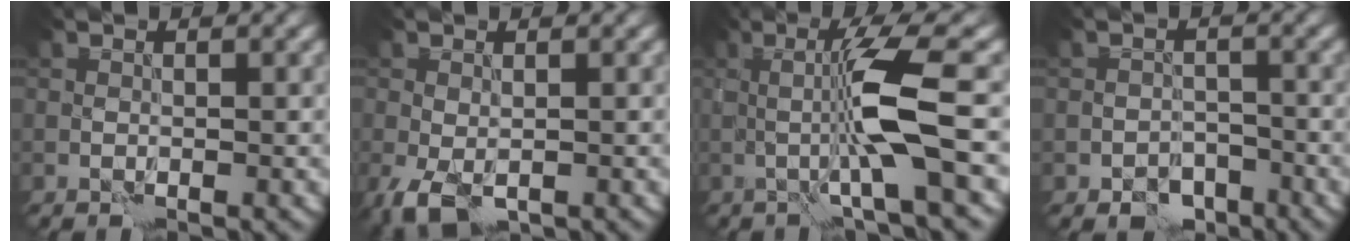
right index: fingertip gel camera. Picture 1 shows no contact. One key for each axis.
{"total": 3.1, "fx": -1.6, "fy": 1.7, "fz": 2.1, "tx": -0.044, "ty": -0.014, "tz": -0.026}
{"total": 5.7, "fx": -0.1, "fy": 0.0, "fz": 5.7, "tx": -0.106, "ty": 0.008, "tz": -0.003}
{"total": 3.1, "fx": -2.2, "fy": 2.0, "fz": 0.9, "tx": -0.006, "ty": -0.001, "tz": -0.037}